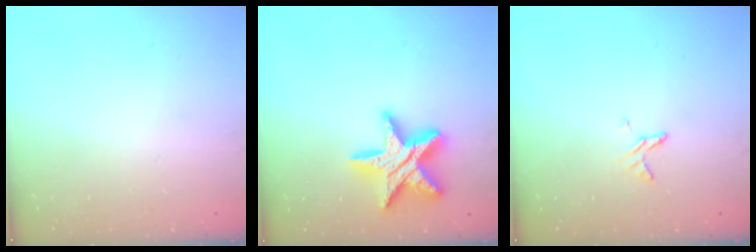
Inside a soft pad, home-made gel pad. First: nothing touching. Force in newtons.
{"total": 17.7, "press": 17.6, "slide": 1.2}
{"total": 5.0, "press": 4.9, "slide": 0.4}